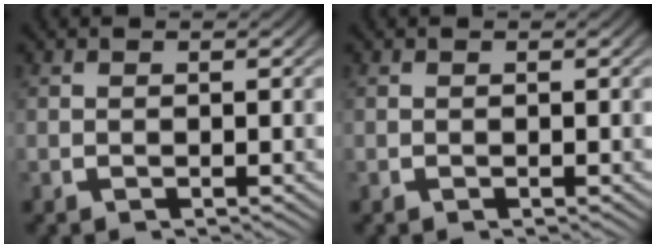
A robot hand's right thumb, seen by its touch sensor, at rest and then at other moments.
{"total": 0.0}